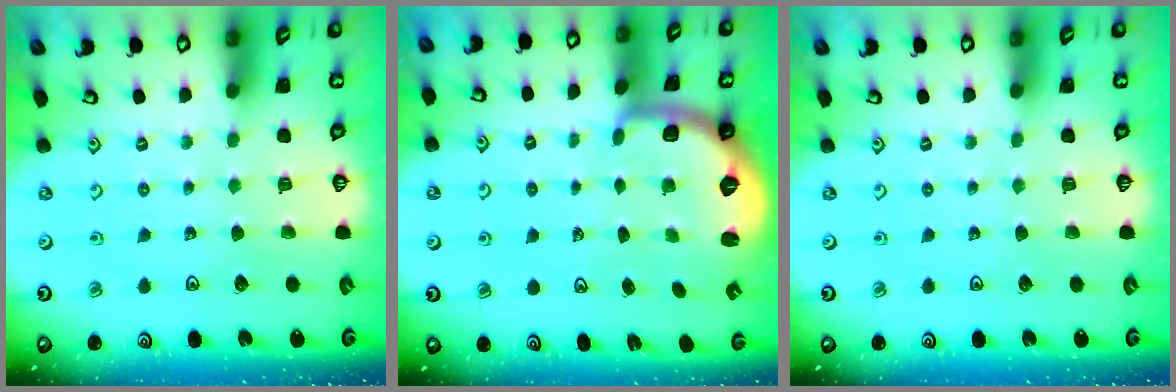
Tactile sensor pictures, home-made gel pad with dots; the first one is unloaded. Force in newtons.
{"total": 1.9, "press": 1.8, "slide": 0.4}
{"total": 0.0}